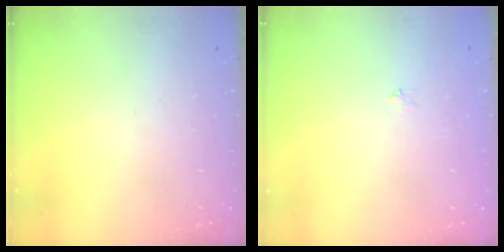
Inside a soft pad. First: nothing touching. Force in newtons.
{"total": 2.2, "press": 2.2, "slide": 0.3}